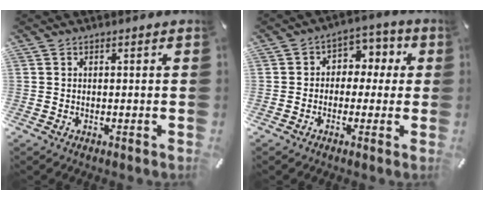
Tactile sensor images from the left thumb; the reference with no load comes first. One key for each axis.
{"total": 5.7, "fx": -1.3, "fy": 5.0, "fz": 2.3, "tx": -0.023, "ty": 0.021, "tz": -0.033}